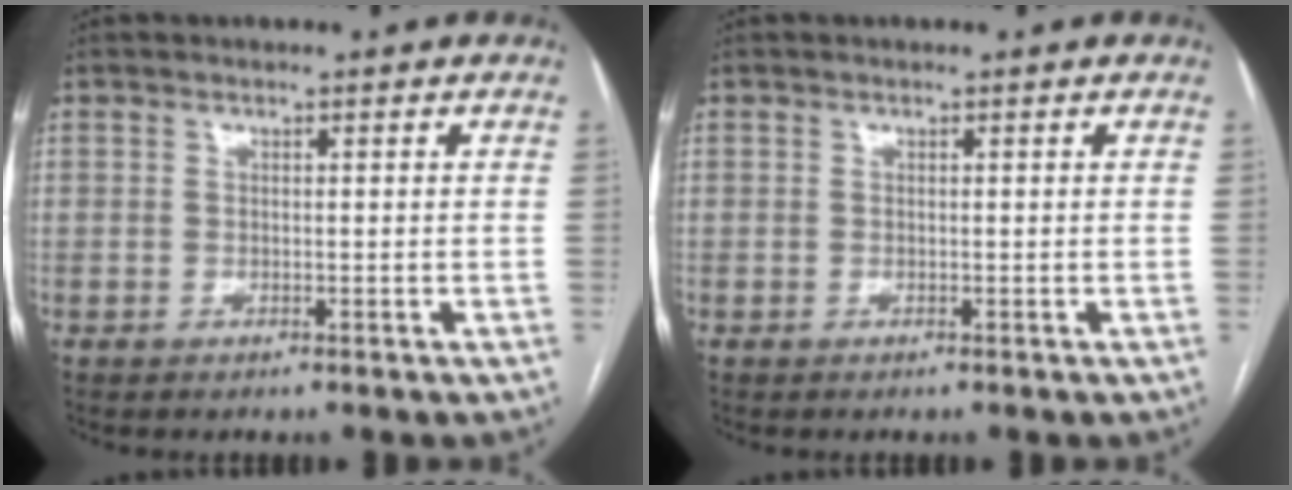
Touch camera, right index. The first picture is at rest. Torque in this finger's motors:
{"motor_torque": [0.00, 0.00, 0.00, 0.00]}